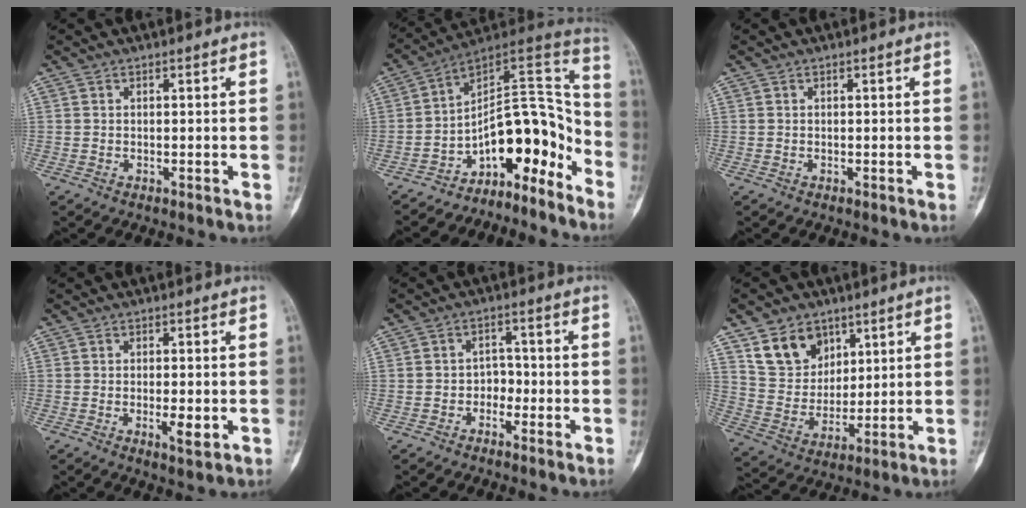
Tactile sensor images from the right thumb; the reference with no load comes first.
{"total": 14.4, "force": [-9.3, 6.9, 8.6], "torque": [-0.080, 0.146, -0.150]}
{"total": 0.0}
{"total": 3.9, "force": [-0.9, 1.3, 3.5], "torque": [-0.058, -0.006, -0.013]}
{"total": 3.4, "force": [-1.6, 2.7, 1.4], "torque": [0.000, 0.020, -0.034]}
{"total": 11.4, "force": [6.6, 8.4, 4.2], "torque": [-0.046, -0.038, 0.132]}